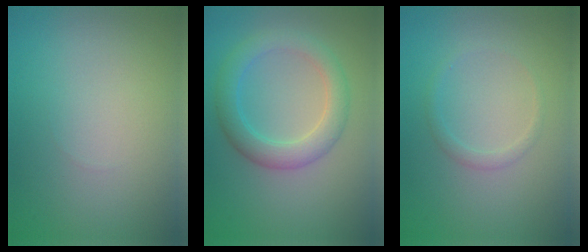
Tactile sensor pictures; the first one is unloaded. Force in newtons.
{"total": 3.9, "press": 3.9, "slide": 0.1}
{"total": 1.1, "press": 1.1, "slide": 0.0}